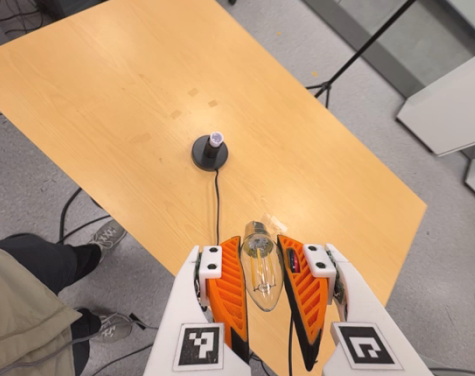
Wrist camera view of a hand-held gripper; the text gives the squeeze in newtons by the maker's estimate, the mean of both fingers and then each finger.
{"total": 17.1, "left": 18.3, "right": 16.0}